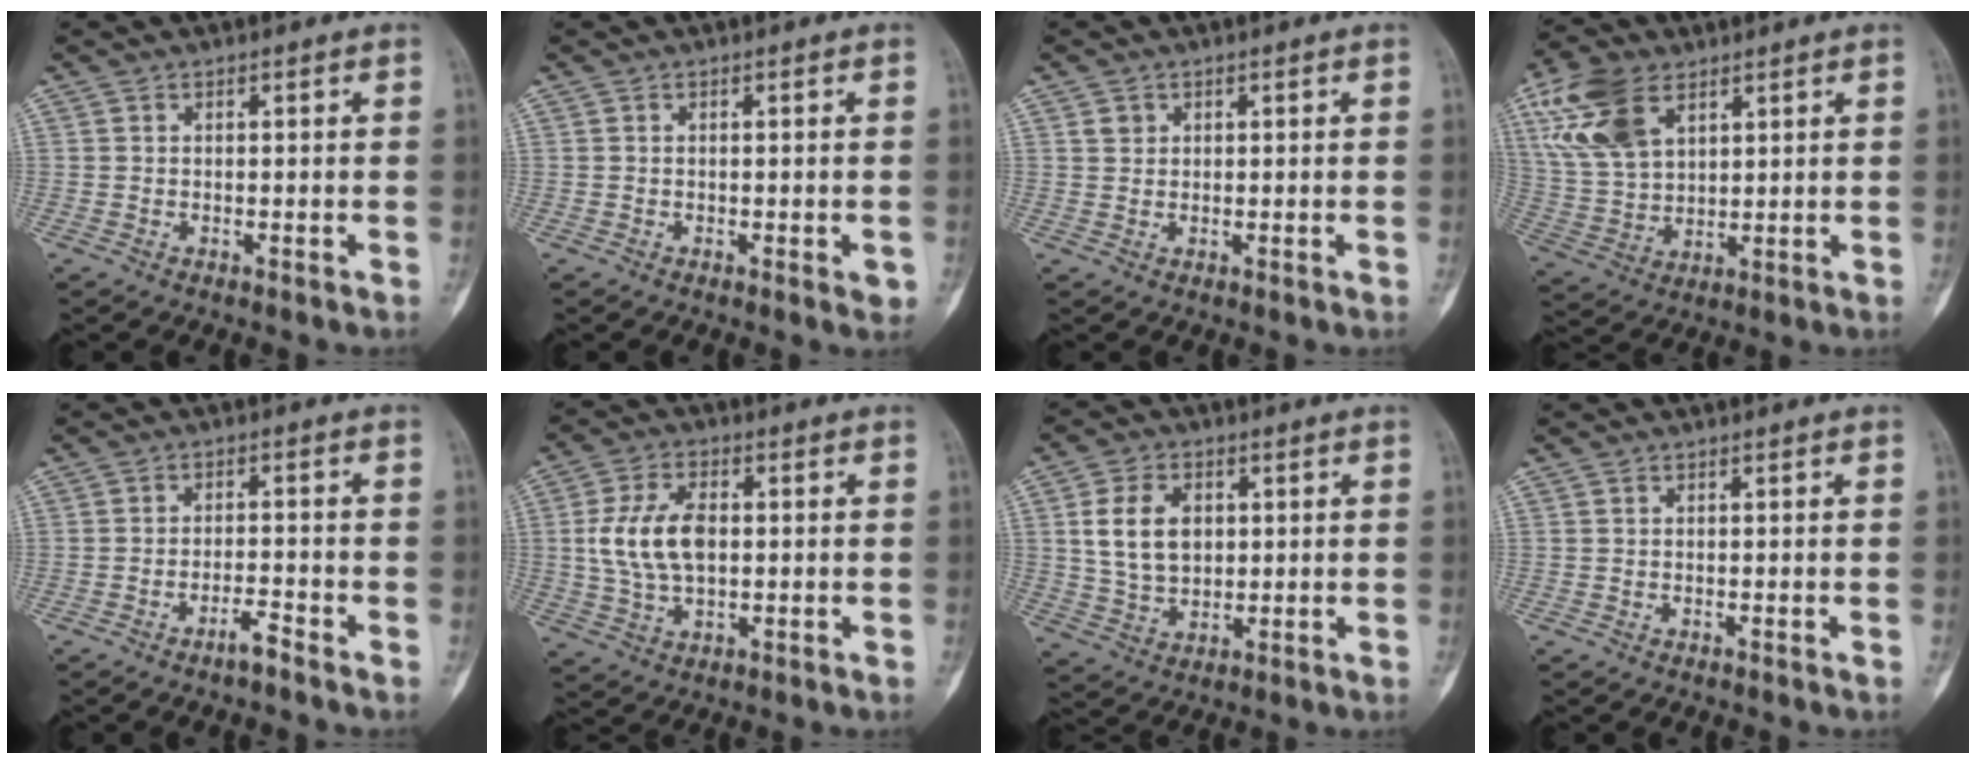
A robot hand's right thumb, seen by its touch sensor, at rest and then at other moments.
{"total": 1.8, "force": [-0.5, 0.6, 1.6], "torque": [-0.011, -0.003, -0.006]}
{"total": 1.6, "force": [0.8, 1.4, 0.4], "torque": [0.003, -0.002, 0.013]}
{"total": 13.6, "force": [6.6, 8.0, 8.8], "torque": [-0.175, -0.012, 0.137]}
{"total": 2.8, "force": [-2.3, 0.3, 1.7], "torque": [-0.028, 0.014, -0.045]}
{"total": 10.9, "force": [0.8, 6.4, 8.8], "torque": [-0.170, 0.005, 0.020]}
{"total": 9.9, "force": [2.0, 7.0, 6.8], "torque": [-0.109, -0.006, 0.044]}
{"total": 0.0}